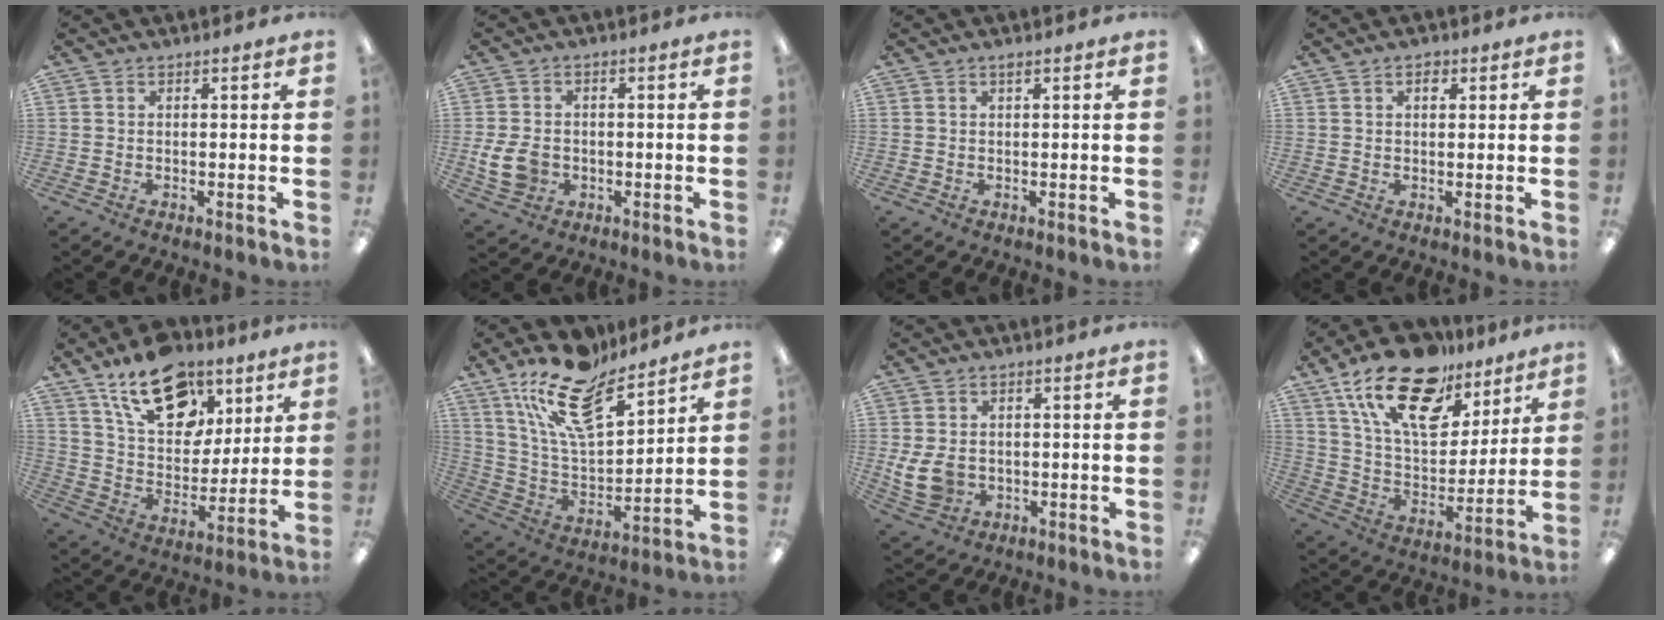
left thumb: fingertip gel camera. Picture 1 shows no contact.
{"total": 7.3, "force": [-1.3, 5.7, 4.3], "torque": [-0.091, 0.007, -0.023]}
{"total": 0.8, "force": [0.5, 0.1, 0.6], "torque": [-0.015, 0.003, 0.009]}
{"total": 2.2, "force": [1.1, 1.2, 1.4], "torque": [-0.014, -0.001, 0.015]}
{"total": 19.5, "force": [12.1, 11.4, 10.2], "torque": [-0.163, -0.054, 0.215]}
{"total": 19.1, "force": [13.6, 7.4, 11.2], "torque": [-0.209, -0.073, 0.243]}
{"total": 7.3, "force": [-0.6, 5.8, 4.4], "torque": [-0.103, 0.003, -0.010]}
{"total": 21.8, "force": [14.0, 10.9, 12.7], "torque": [-0.221, -0.069, 0.250]}